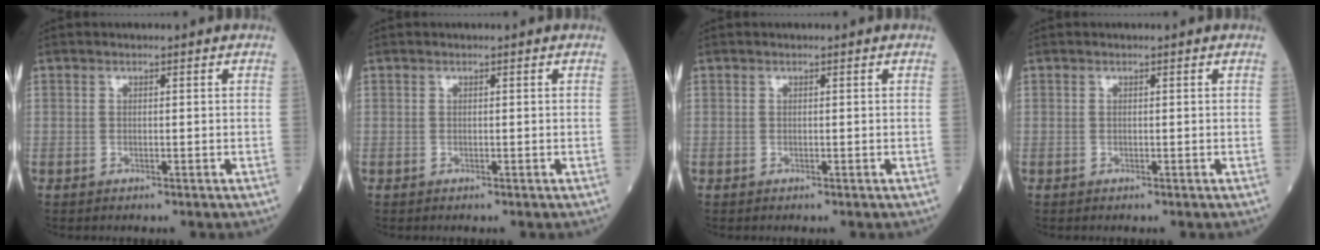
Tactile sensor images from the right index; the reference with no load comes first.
{"total": 0.0}
{"total": 0.0}
{"total": 0.0}